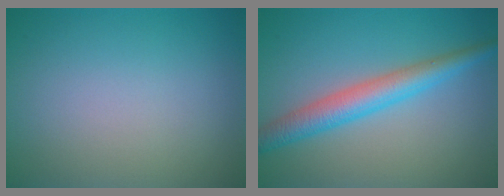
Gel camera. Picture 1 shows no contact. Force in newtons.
{"total": 4.2, "press": 4.2, "slide": 0.1}